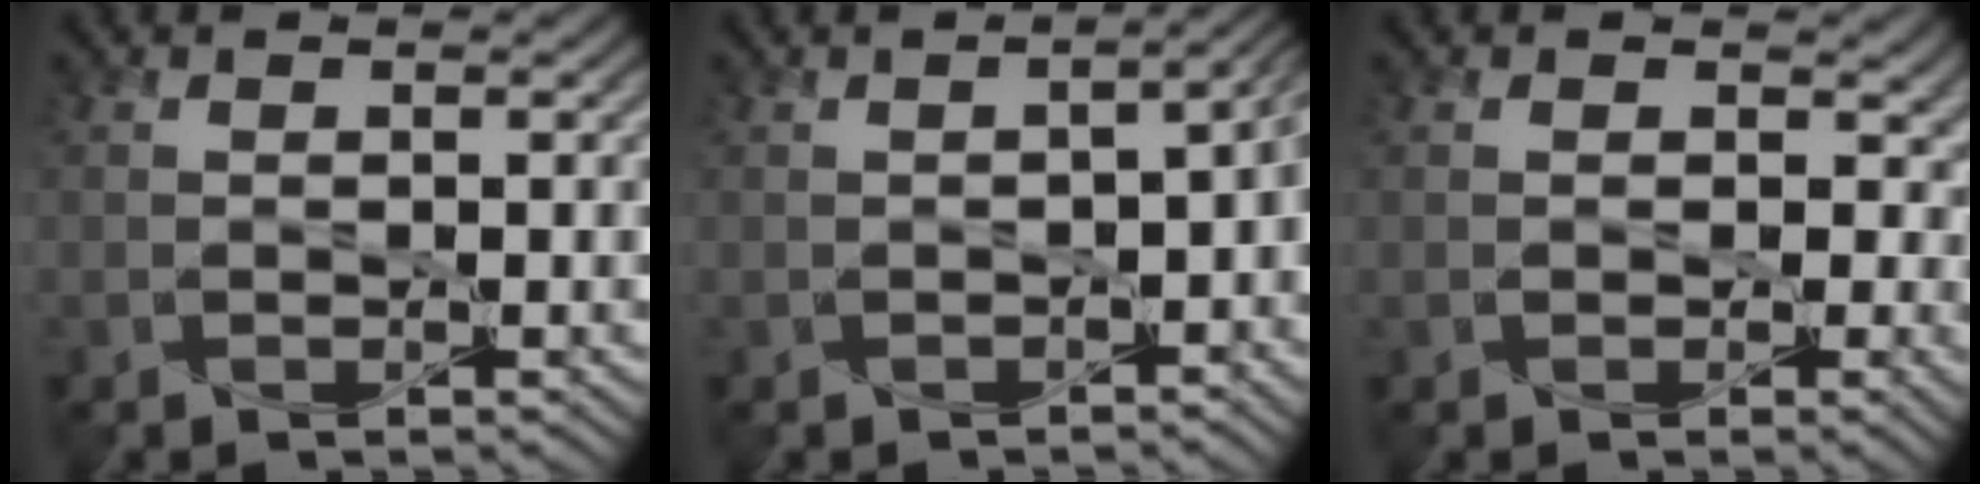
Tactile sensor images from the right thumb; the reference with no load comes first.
{"total": 3.5, "force": [-1.5, 1.6, 2.7], "torque": [-0.034, -0.012, -0.019]}
{"total": 4.4, "force": [0.3, 3.5, 2.7], "torque": [-0.036, -0.006, -0.002]}